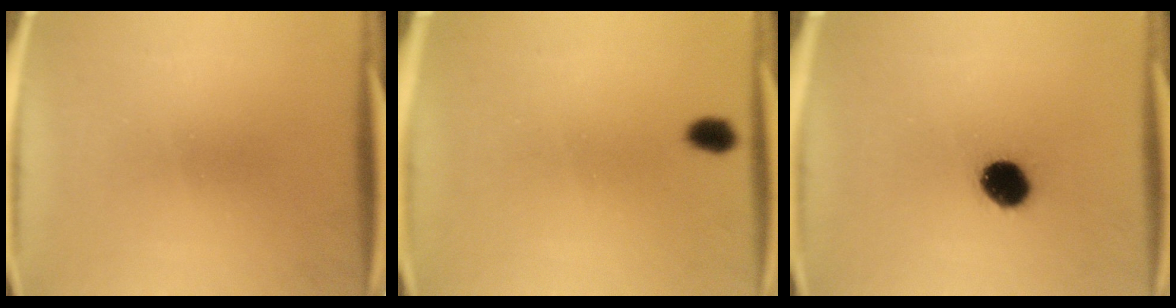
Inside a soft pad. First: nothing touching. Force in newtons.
{"total": 2.4}
{"total": 6.3}